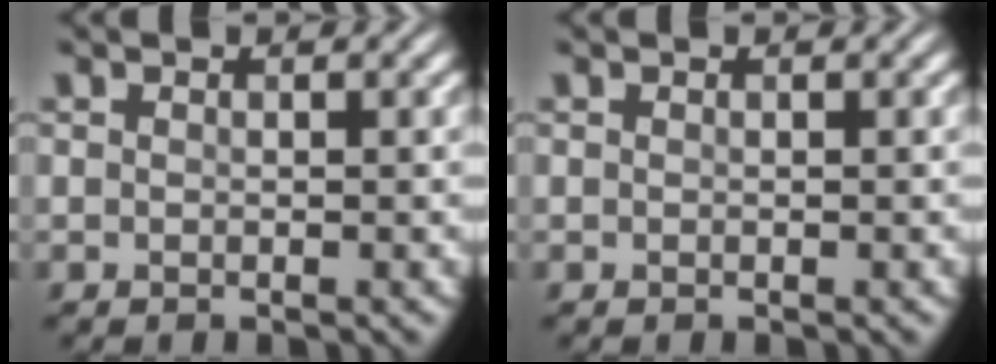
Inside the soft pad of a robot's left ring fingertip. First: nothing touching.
{"total": 0.0}